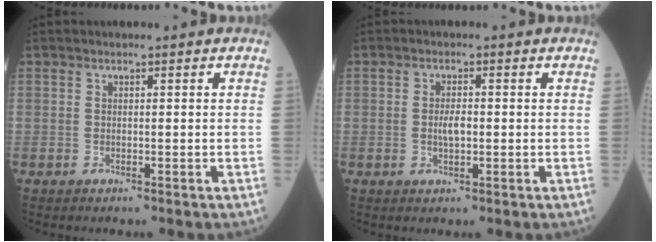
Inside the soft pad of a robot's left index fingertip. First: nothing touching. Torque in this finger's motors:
{"motor_torque": [0.15, 0.09, 0.04, 0.02]}